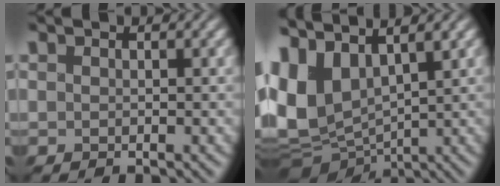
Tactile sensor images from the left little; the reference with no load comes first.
{"total": 10.1, "force": [2.3, 6.1, 7.7], "torque": [-0.181, -0.010, 0.040]}